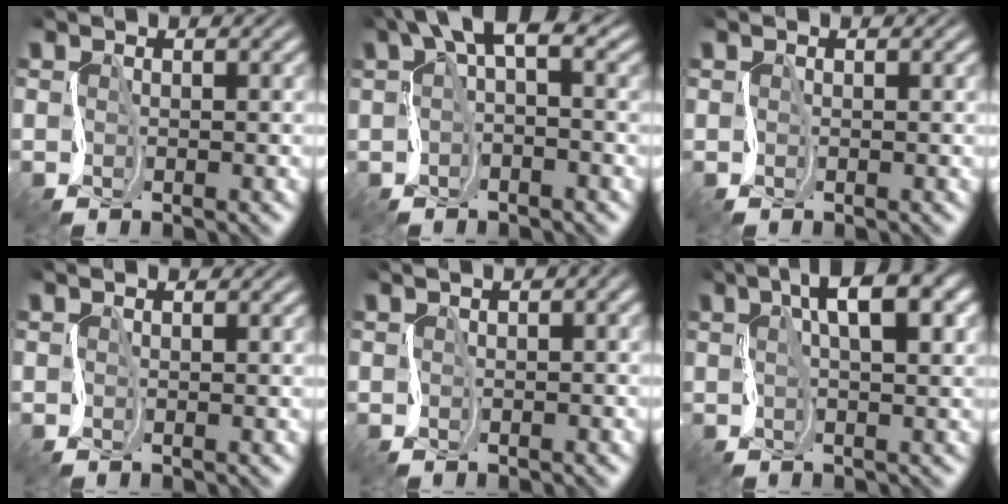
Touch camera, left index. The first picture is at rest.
{"total": 4.8, "force": [1.8, 1.9, 4.0], "torque": [-0.064, 0.016, 0.019]}
{"total": 0.0}
{"total": 0.0}
{"total": 3.7, "force": [1.2, 1.9, 3.0], "torque": [-0.046, 0.016, 0.010]}
{"total": 7.0, "force": [2.5, 2.4, 6.1], "torque": [-0.094, 0.016, 0.031]}